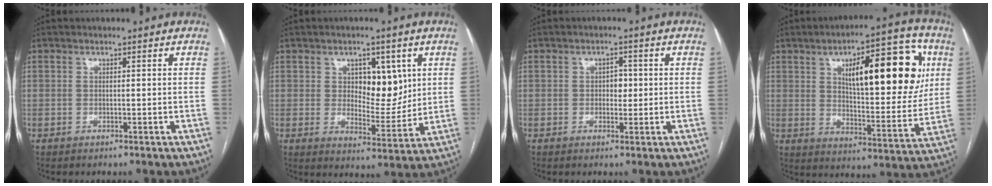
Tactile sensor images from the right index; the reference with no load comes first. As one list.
[{"total": 7.9, "force": [2.7, 4.1, 6.2], "torque": [-0.084, 0.005, 0.049]}, {"total": 2.3, "force": [0.1, 1.5, 1.7], "torque": [-0.020, 0.004, 0.001]}, {"total": 20.4, "force": [6.5, 6.4, 18.3], "torque": [-0.253, 0.021, 0.096]}]